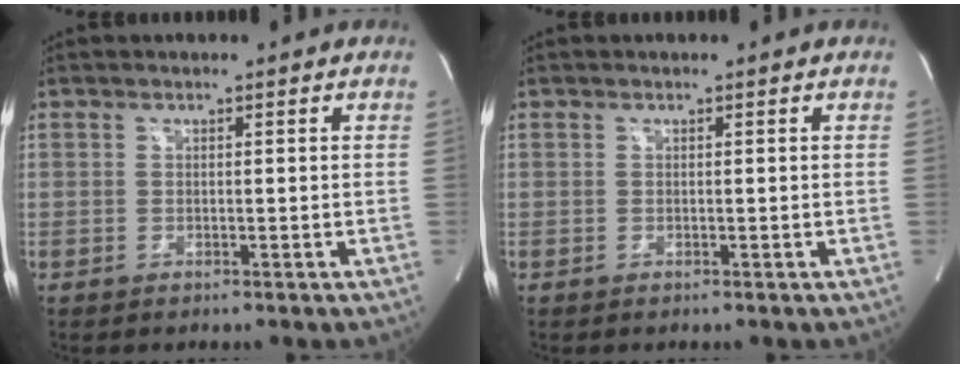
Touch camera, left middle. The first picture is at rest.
{"total": 0.0}